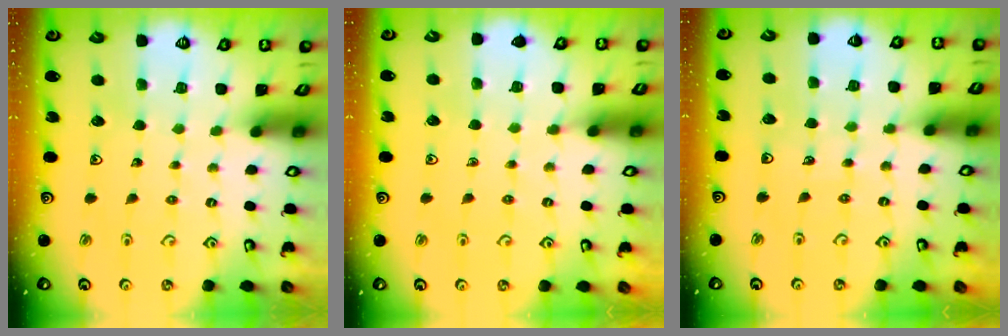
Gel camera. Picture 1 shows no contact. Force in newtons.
{"total": 3.9, "press": 3.8, "slide": 0.4}
{"total": 5.4, "press": 5.0, "slide": 2.0}